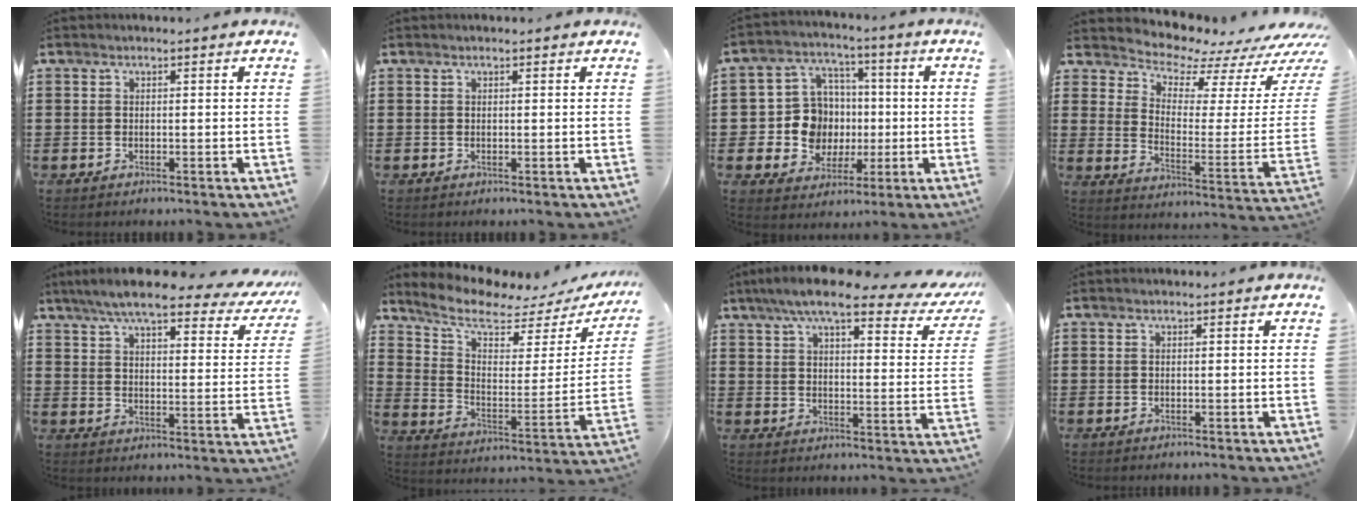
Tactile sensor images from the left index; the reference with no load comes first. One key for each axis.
{"total": 0.0}
{"total": 9.9, "fx": -0.1, "fy": 9.4, "fz": 3.1, "tx": -0.092, "ty": 0.008, "tz": 0.008}
{"total": 6.0, "fx": 5.7, "fy": 1.4, "fz": 0.9, "tx": -0.042, "ty": -0.065, "tz": 0.094}
{"total": 8.3, "fx": 7.0, "fy": 0.8, "fz": 4.3, "tx": -0.103, "ty": -0.034, "tz": 0.119}
{"total": 7.8, "fx": 6.4, "fy": 2.2, "fz": 3.8, "tx": -0.097, "ty": -0.039, "tz": 0.108}
{"total": 9.6, "fx": 7.6, "fy": 1.4, "fz": 5.7, "tx": -0.120, "ty": -0.029, "tz": 0.126}
{"total": 0.0}